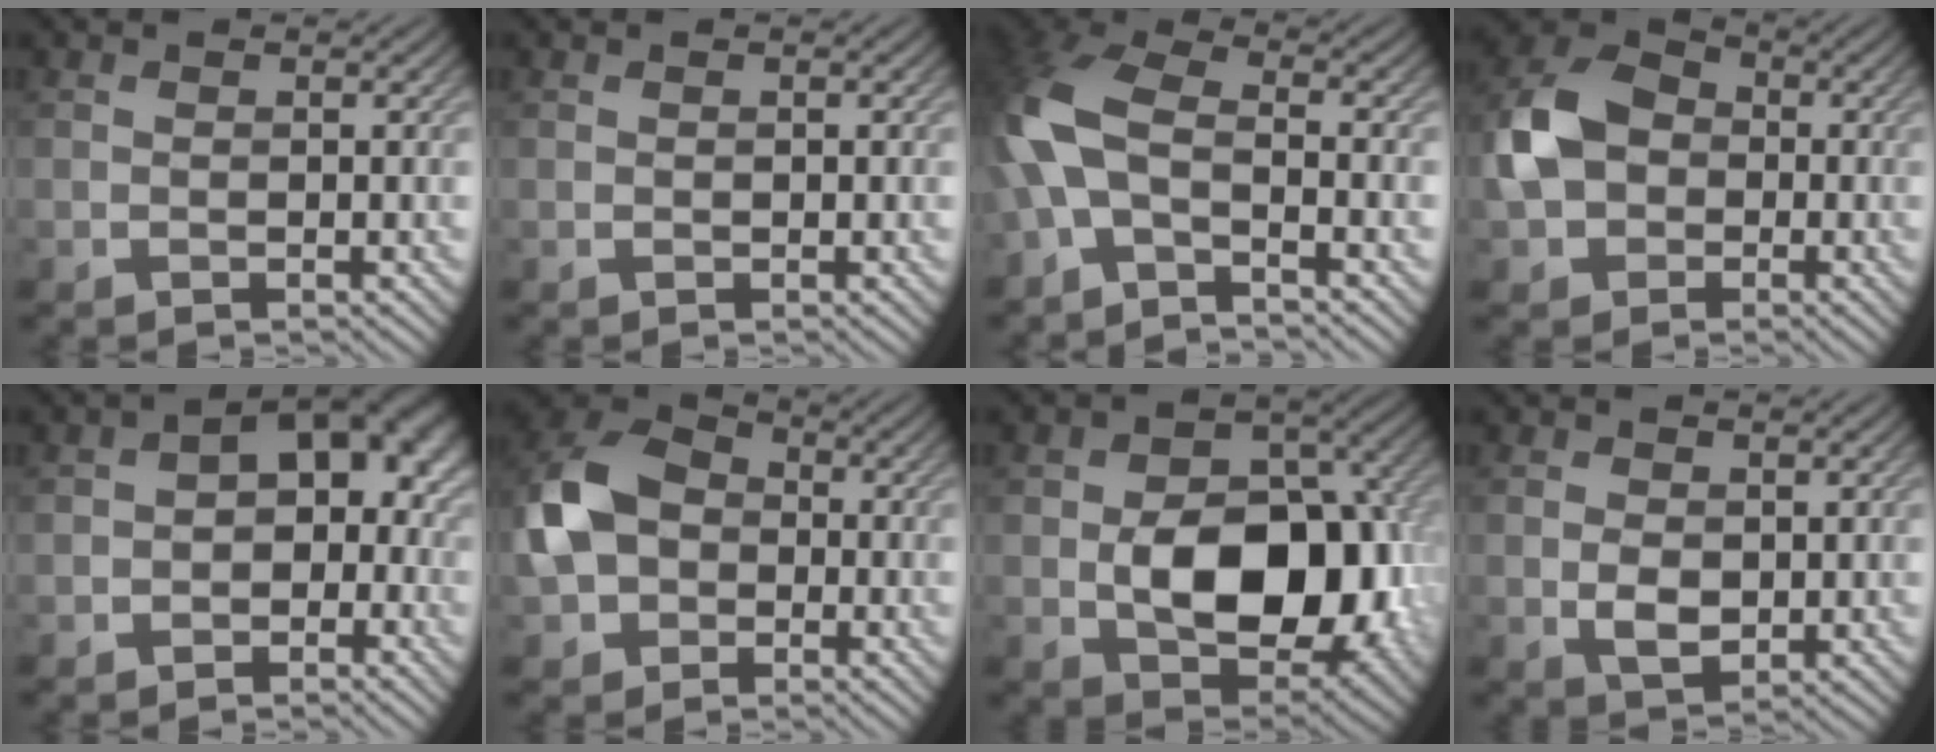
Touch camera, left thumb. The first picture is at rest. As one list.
[{"total": 0.0}, {"total": 7.9, "force": [-2.6, 3.6, 6.5], "torque": [-0.151, 0.009, -0.074]}, {"total": 8.5, "force": [-1.1, 6.8, 5.0], "torque": [-0.120, 0.006, -0.037]}, {"total": 8.2, "force": [-0.6, 5.7, 5.9], "torque": [-0.053, 0.008, -0.018]}, {"total": 10.0, "force": [-1.4, 7.8, 6.0], "torque": [-0.151, 0.002, -0.044]}, {"total": 12.6, "force": [-1.6, 8.3, 9.3], "torque": [-0.144, -0.009, -0.017]}, {"total": 2.8, "force": [0.1, 1.9, 2.1], "torque": [-0.044, -0.004, 0.006]}]